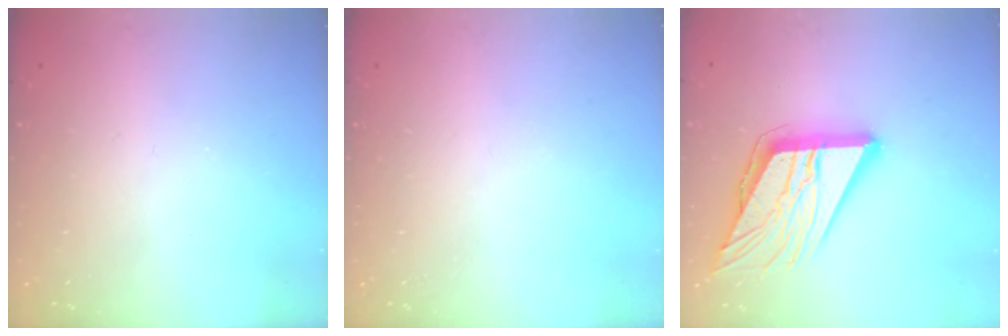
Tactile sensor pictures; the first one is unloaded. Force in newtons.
{"total": 0.0}
{"total": 17.6, "press": 17.5, "slide": 2.0}